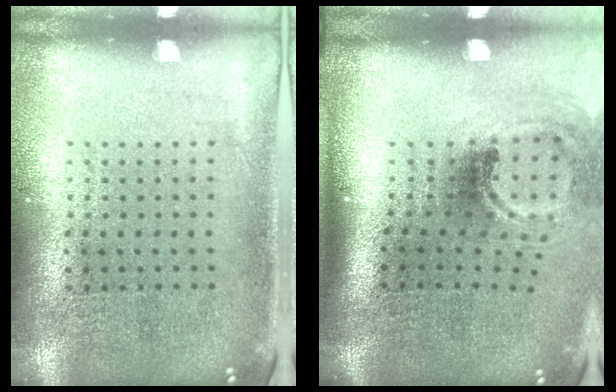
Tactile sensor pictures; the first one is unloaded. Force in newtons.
{"total": 2.0, "press": 1.3, "slide": 1.5}